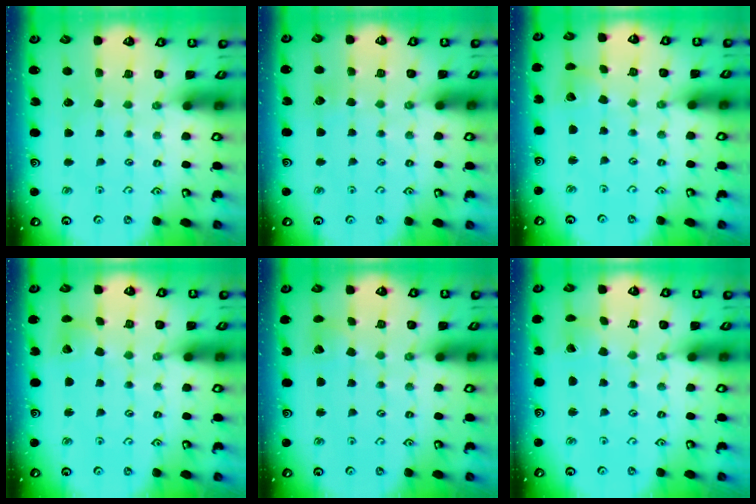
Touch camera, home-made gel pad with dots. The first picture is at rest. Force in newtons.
{"total": 4.5, "press": 4.4, "slide": 0.5}
{"total": 2.5, "press": 2.5, "slide": 0.3}
{"total": 4.1, "press": 4.1, "slide": 0.5}
{"total": 5.7, "press": 5.7, "slide": 0.3}
{"total": 1.7, "press": 1.7, "slide": 0.1}